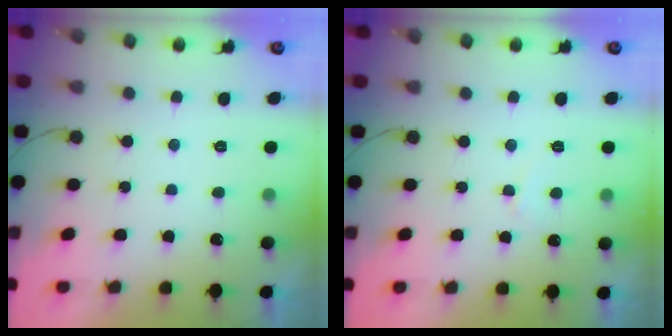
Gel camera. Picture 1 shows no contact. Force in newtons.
{"total": 3.0, "press": 3.0, "slide": 0.3}